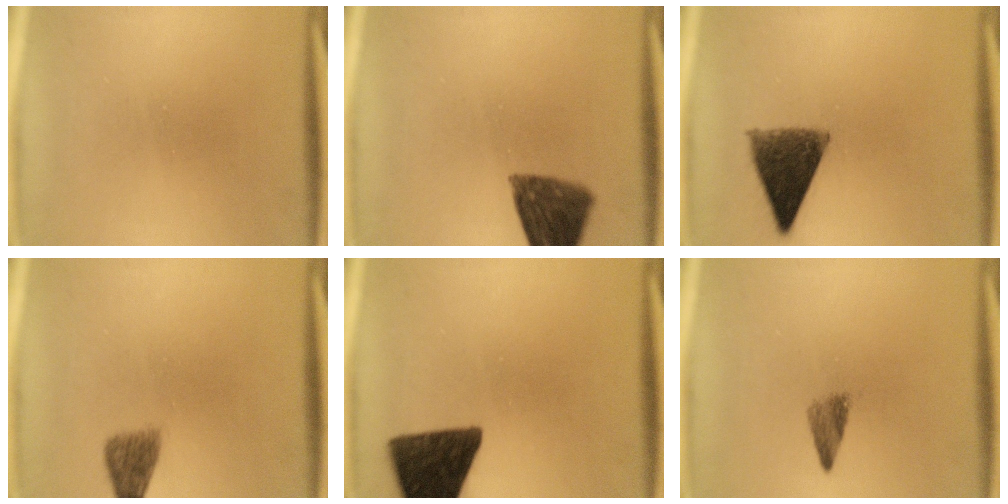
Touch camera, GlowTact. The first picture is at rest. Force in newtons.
{"total": 11.4}
{"total": 10.1}
{"total": 2.7}
{"total": 14.4}
{"total": 2.4}